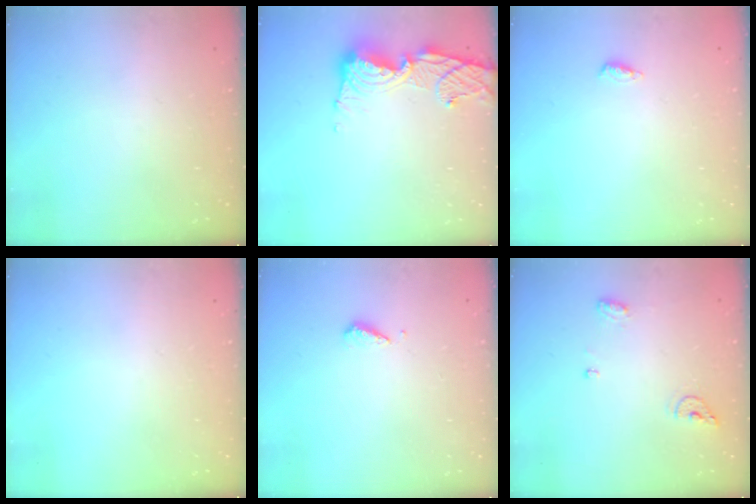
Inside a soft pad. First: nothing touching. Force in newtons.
{"total": 13.3, "press": 13.2, "slide": 1.6}
{"total": 4.9, "press": 4.4, "slide": 2.0}
{"total": 0.0}
{"total": 4.4, "press": 4.4, "slide": 0.5}
{"total": 6.6, "press": 6.5, "slide": 1.0}